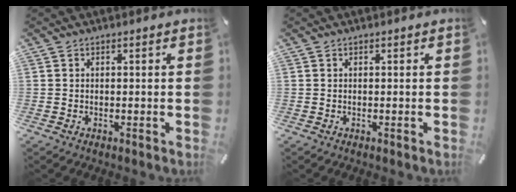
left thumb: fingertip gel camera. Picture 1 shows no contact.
{"total": 0.0}